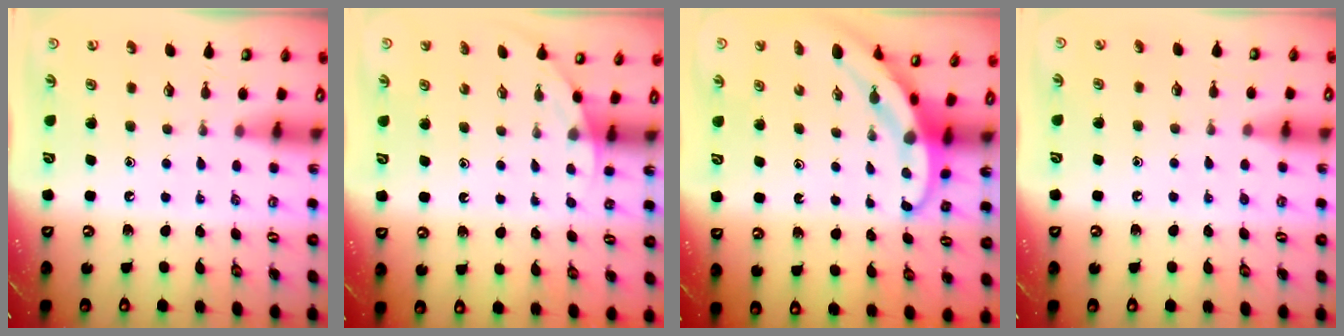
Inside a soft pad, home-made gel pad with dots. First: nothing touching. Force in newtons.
{"total": 2.6, "press": 2.6, "slide": 0.1}
{"total": 5.1, "press": 5.1, "slide": 0.4}
{"total": 3.9, "press": 3.8, "slide": 0.5}